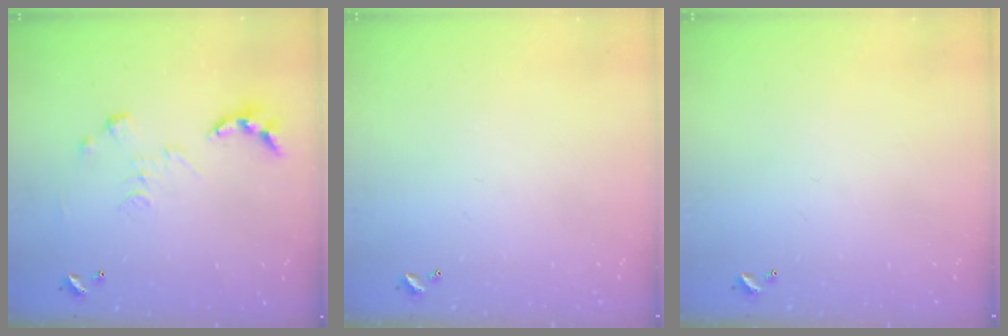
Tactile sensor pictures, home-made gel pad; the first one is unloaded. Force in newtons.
{"total": 0.0}
{"total": 0.0}